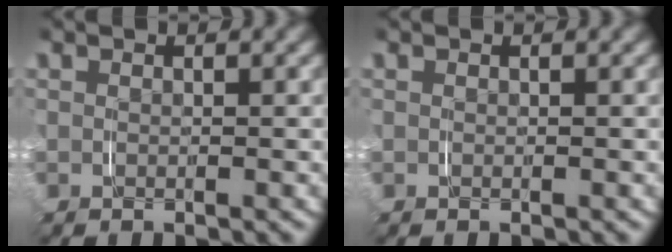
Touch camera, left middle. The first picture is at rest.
{"total": 0.0}